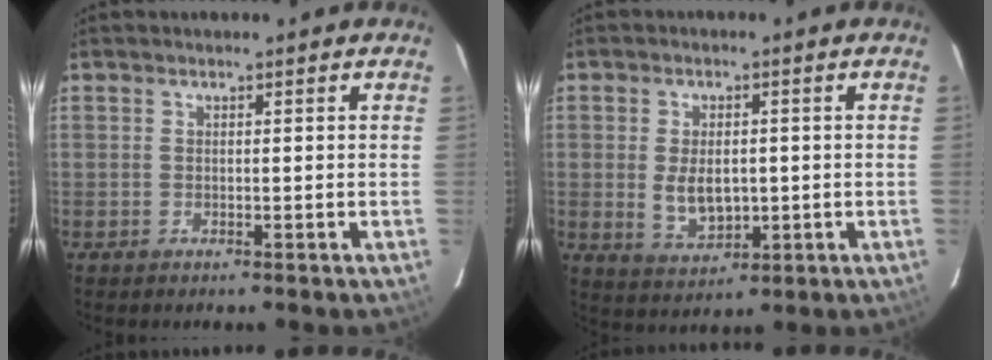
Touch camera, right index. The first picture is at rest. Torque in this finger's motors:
{"motor_torque": [0.14, 0.01, 0.08, 0.03]}